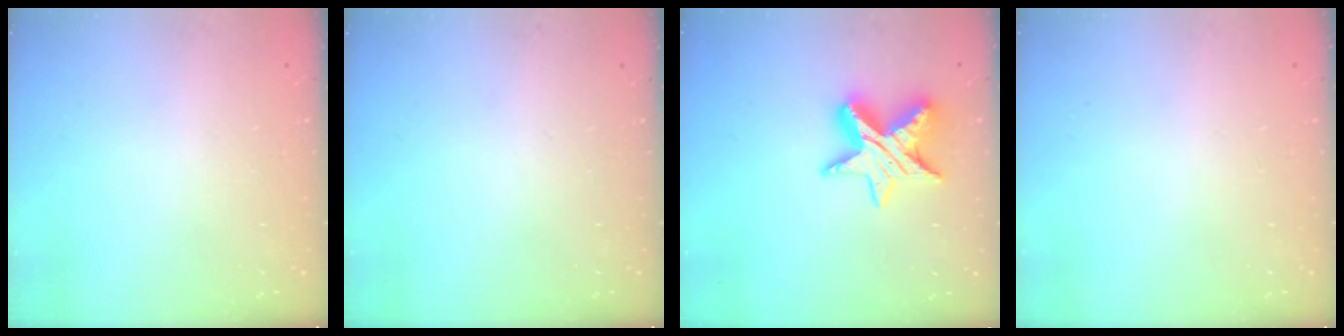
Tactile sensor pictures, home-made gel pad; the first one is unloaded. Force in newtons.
{"total": 0.0}
{"total": 12.7, "press": 12.7, "slide": 0.8}
{"total": 0.0}